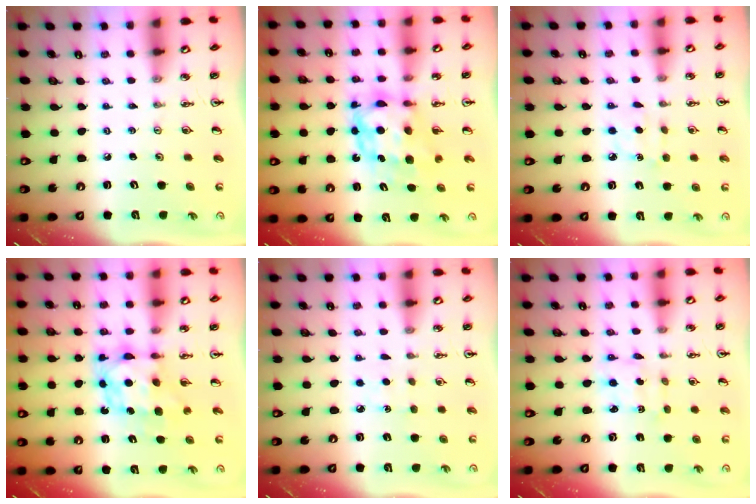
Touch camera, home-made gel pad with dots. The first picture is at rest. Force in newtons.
{"total": 7.3, "press": 7.3, "slide": 0.5}
{"total": 5.1, "press": 5.1, "slide": 0.3}
{"total": 7.1, "press": 7.1, "slide": 0.6}
{"total": 3.4, "press": 3.4, "slide": 0.4}
{"total": 2.1, "press": 2.0, "slide": 0.8}